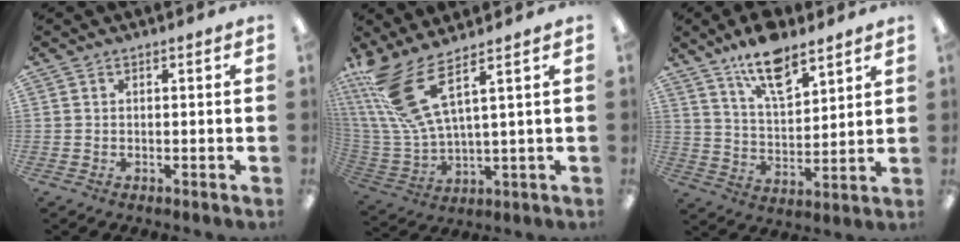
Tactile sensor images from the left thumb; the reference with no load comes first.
{"total": 14.7, "force": [7.6, 4.7, 11.7], "torque": [-0.263, -0.033, 0.134]}
{"total": 12.4, "force": [9.4, 4.7, 6.6], "torque": [-0.113, -0.047, 0.166]}